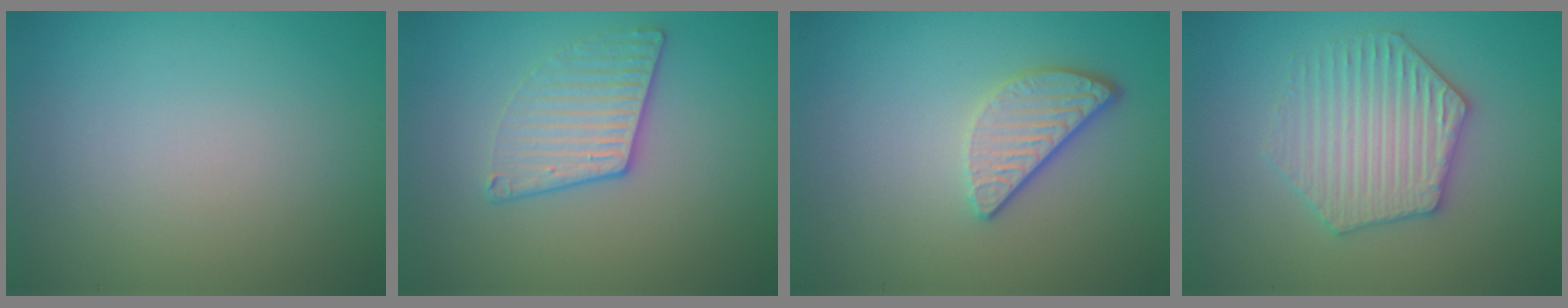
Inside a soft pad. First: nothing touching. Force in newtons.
{"total": 3.2, "press": 2.9, "slide": 1.5}
{"total": 3.3, "press": 2.7, "slide": 1.8}
{"total": 4.1, "press": 4.1, "slide": 0.7}